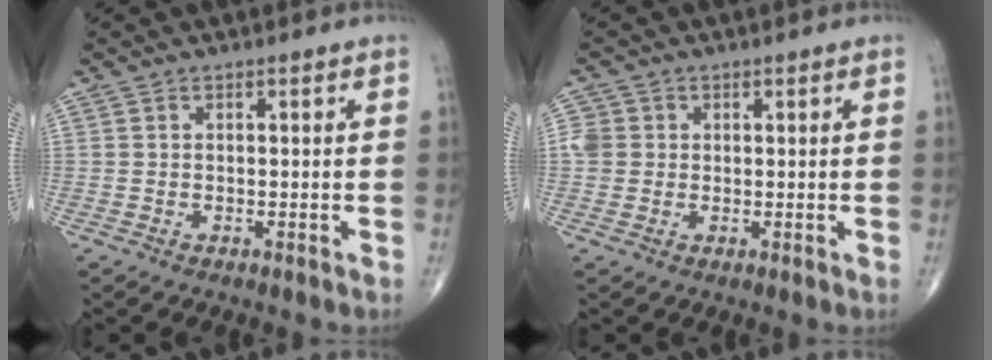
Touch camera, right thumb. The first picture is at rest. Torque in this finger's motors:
{"motor_torque": [-0.06, -0.05, 0.25, 0.17, -0.02]}